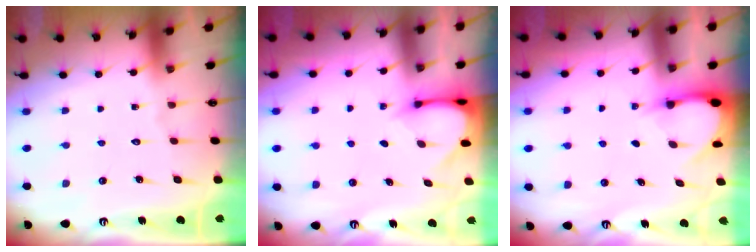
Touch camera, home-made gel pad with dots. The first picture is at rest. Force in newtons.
{"total": 3.4, "press": 3.4, "slide": 0.3}
{"total": 3.0, "press": 3.0, "slide": 0.3}